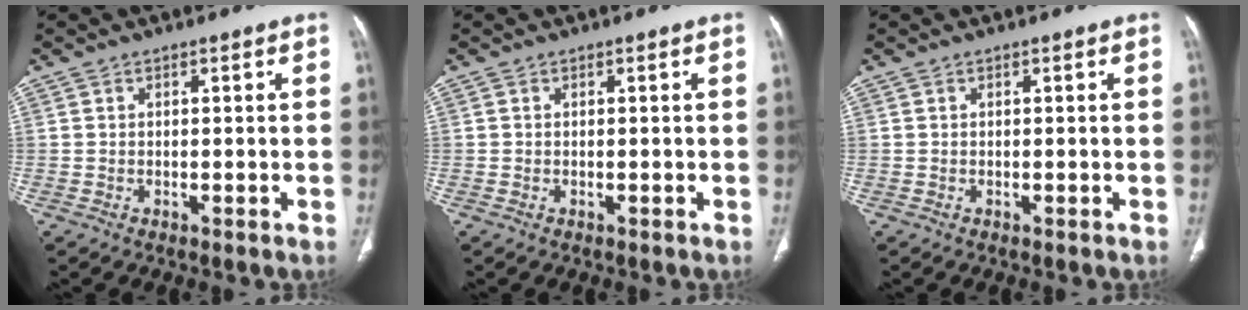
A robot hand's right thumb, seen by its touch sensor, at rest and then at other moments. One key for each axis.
{"total": 0.0}
{"total": 0.0}